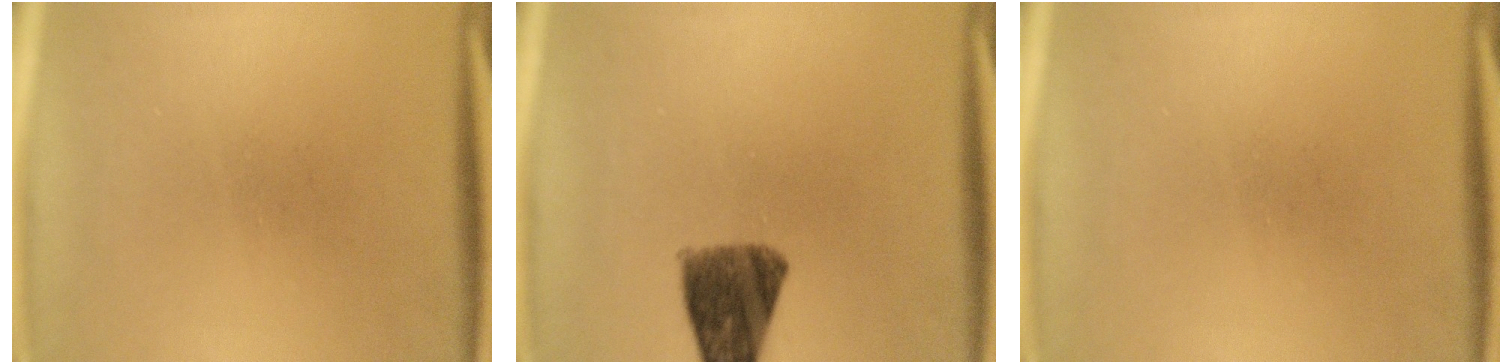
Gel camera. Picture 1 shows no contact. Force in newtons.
{"total": 9.2}
{"total": 0.0}